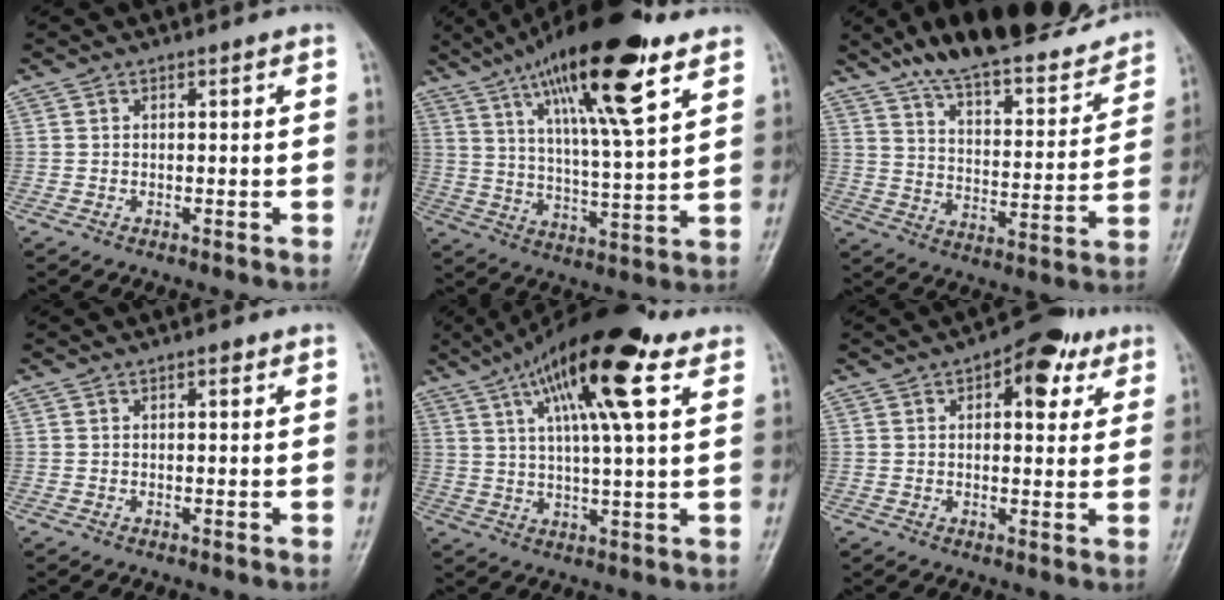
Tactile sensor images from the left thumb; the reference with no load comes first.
{"total": 21.8, "force": [12.4, 4.9, 17.3], "torque": [-0.279, -0.035, 0.209]}
{"total": 23.0, "force": [18.8, 6.2, 11.8], "torque": [-0.146, -0.074, 0.282]}
{"total": 1.2, "force": [0.6, 0.5, 0.9], "torque": [-0.010, 0.001, 0.007]}
{"total": 18.9, "force": [9.5, 4.5, 15.7], "torque": [-0.250, -0.007, 0.157]}
{"total": 9.5, "force": [4.5, 4.9, 6.8], "torque": [-0.053, -0.007, 0.052]}